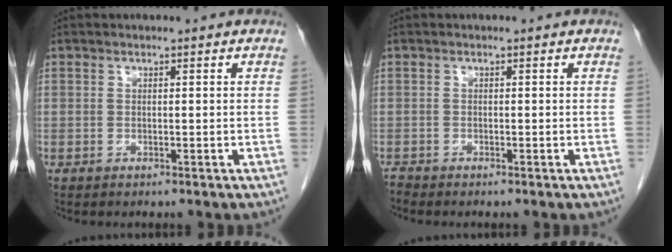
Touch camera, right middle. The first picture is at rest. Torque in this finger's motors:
{"motor_torque": [-0.33, -0.13, -0.07, -0.02]}